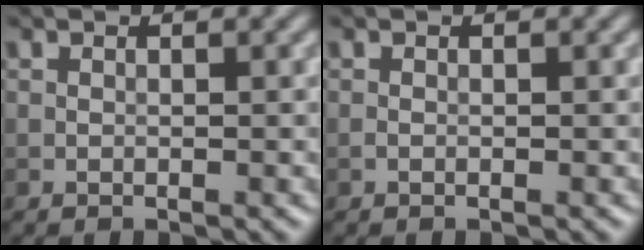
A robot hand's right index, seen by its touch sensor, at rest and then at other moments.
{"total": 0.0}